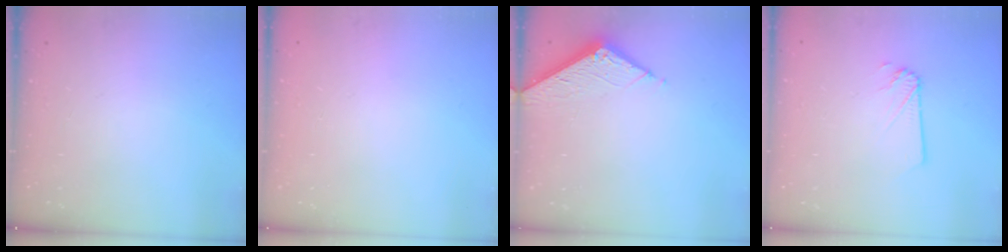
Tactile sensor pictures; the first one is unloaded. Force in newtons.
{"total": 0.0}
{"total": 6.8, "press": 6.8, "slide": 0.5}
{"total": 1.3, "press": 1.3, "slide": 0.1}